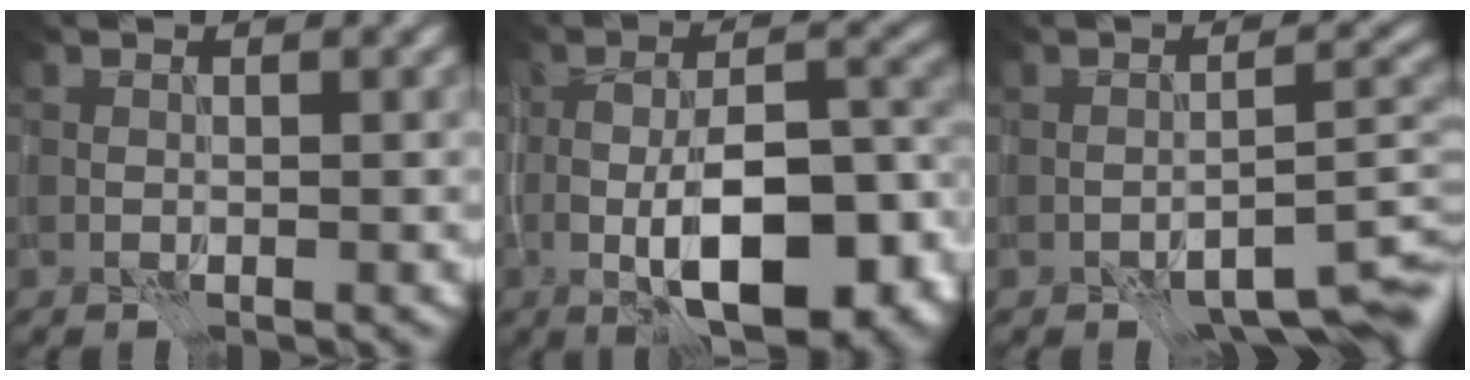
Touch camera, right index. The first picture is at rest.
{"total": 12.0, "force": [-3.1, 5.3, 10.3], "torque": [-0.167, -0.013, -0.043]}
{"total": 5.8, "force": [-3.5, 1.7, 4.3], "torque": [-0.053, 0.003, -0.047]}